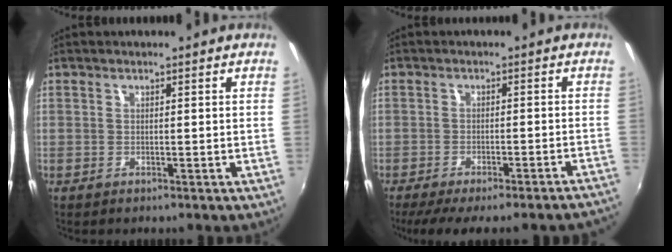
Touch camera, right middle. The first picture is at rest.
{"total": 13.1, "force": [-11.7, -0.1, 6.0], "torque": [-0.101, -0.034, -0.160]}